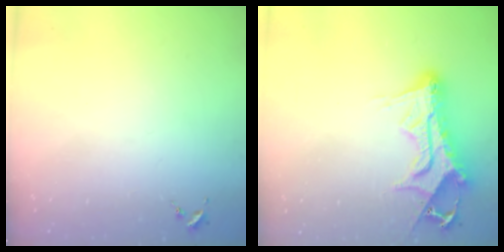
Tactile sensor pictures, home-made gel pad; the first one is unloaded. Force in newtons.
{"total": 16.2, "press": 16.2, "slide": 1.4}